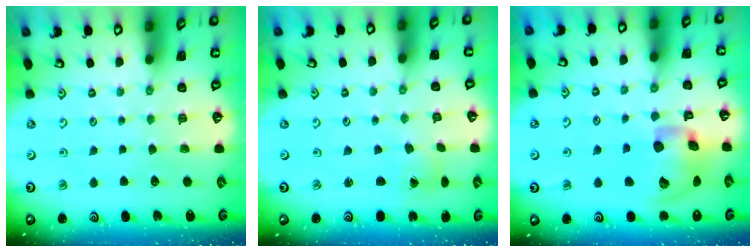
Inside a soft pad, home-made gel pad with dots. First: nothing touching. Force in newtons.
{"total": 0.0}
{"total": 17.1, "press": 16.9, "slide": 2.5}